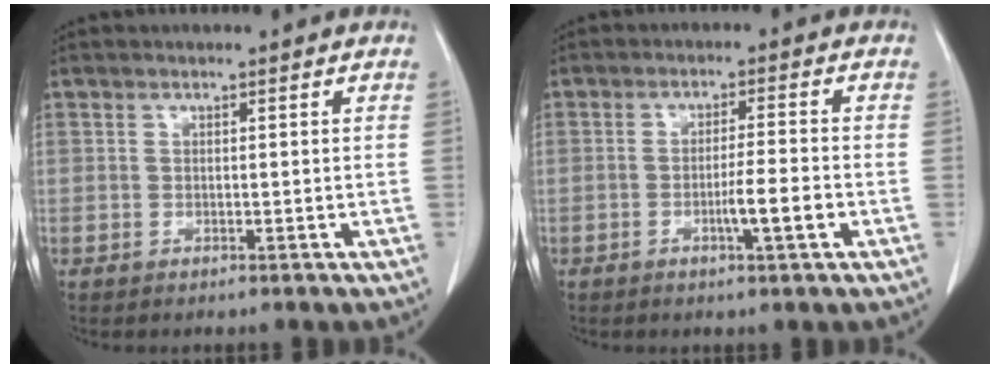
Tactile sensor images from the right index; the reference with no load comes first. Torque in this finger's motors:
{"motor_torque": [0.49, -0.29, 0.29, 0.05]}